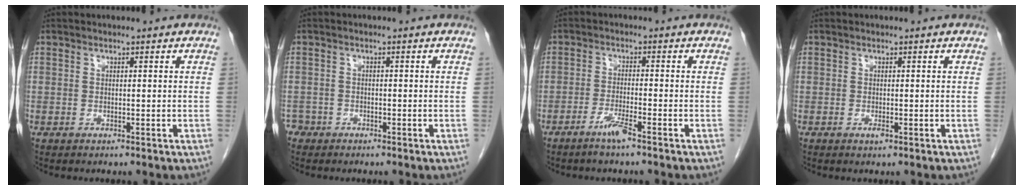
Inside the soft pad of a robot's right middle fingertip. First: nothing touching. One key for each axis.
{"total": 2.0, "fx": -1.5, "fy": 1.3, "fz": -0.2, "tx": -0.005, "ty": 0.005, "tz": -0.029}
{"total": 3.4, "fx": -2.4, "fy": -0.3, "fz": 2.3, "tx": -0.048, "ty": -0.005, "tz": -0.049}
{"total": 0.6, "fx": -0.3, "fy": 0.1, "fz": 0.5, "tx": -0.008, "ty": -0.001, "tz": -0.004}